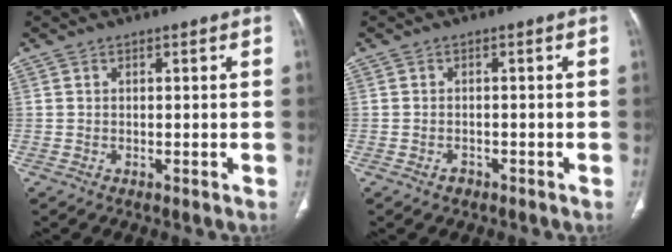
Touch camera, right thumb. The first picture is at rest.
{"total": 1.2, "force": [-0.8, 0.8, 0.4], "torque": [-0.008, 0.005, -0.012]}